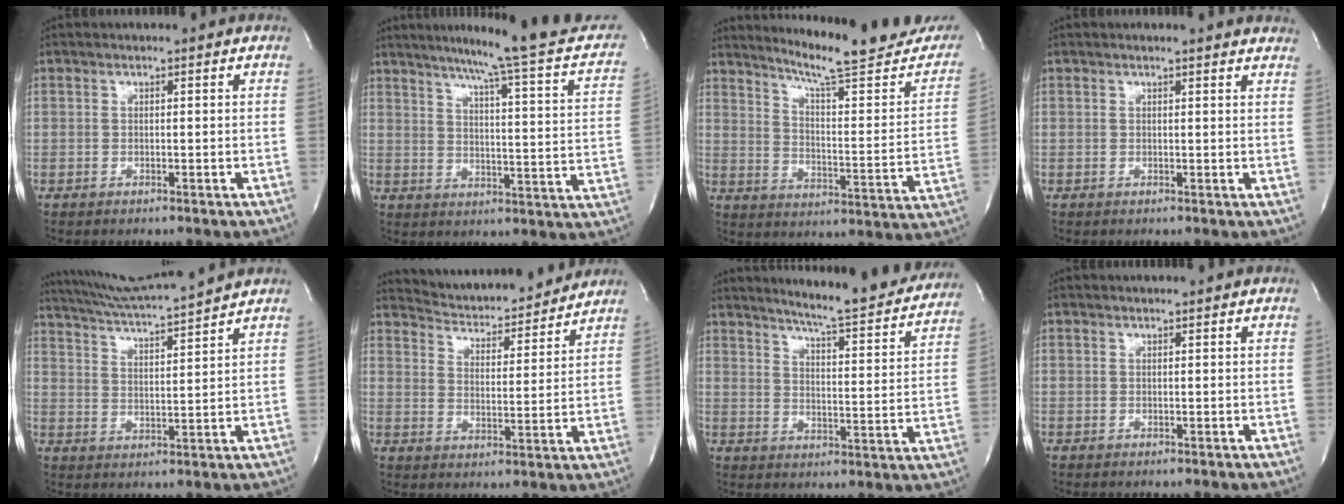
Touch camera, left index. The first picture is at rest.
{"total": 21.4, "force": [17.5, 0.8, 12.2], "torque": [-0.166, -0.031, 0.206]}
{"total": 20.4, "force": [18.3, 1.3, 8.9], "torque": [-0.126, -0.073, 0.236]}
{"total": 6.5, "force": [6.3, 0.6, 1.5], "torque": [-0.010, -0.007, 0.043]}
{"total": 12.3, "force": [11.4, -1.5, 4.4], "torque": [-0.087, 0.002, 0.186]}
{"total": 13.3, "force": [12.8, 1.6, 3.1], "torque": [-0.048, -0.011, 0.185]}
{"total": 19.5, "force": [18.0, 1.1, 7.4], "torque": [-0.102, -0.064, 0.219]}
{"total": 0.6, "force": [0.6, -0.1, 0.2], "torque": [-0.004, 0.007, 0.011]}